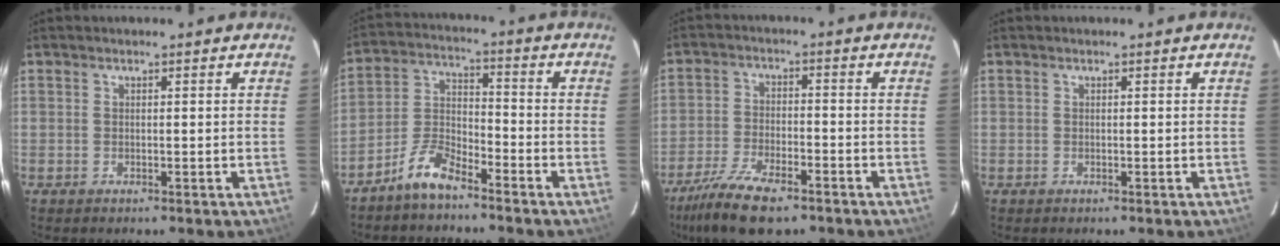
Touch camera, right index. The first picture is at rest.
{"total": 7.4, "force": [-5.9, 2.3, 3.8], "torque": [-0.091, 0.022, -0.118]}
{"total": 12.3, "force": [-8.9, 4.3, 7.3], "torque": [-0.174, -0.022, -0.166]}
{"total": 0.0}